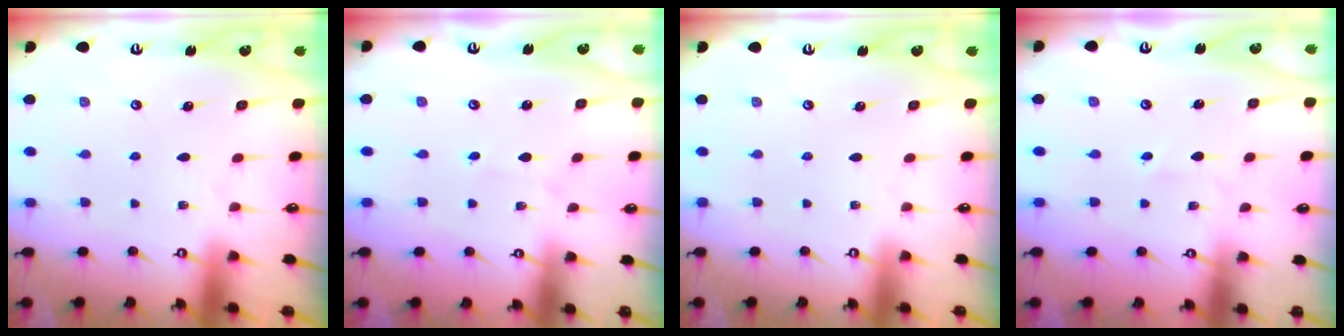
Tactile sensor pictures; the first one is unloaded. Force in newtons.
{"total": 1.6, "press": 1.6, "slide": 0.1}
{"total": 0.0}
{"total": 1.9, "press": 1.9, "slide": 0.2}